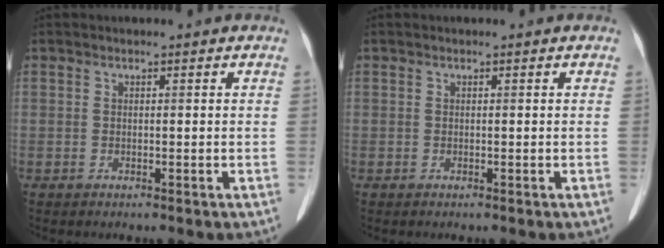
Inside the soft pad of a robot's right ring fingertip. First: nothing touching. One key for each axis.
{"total": 0.0}